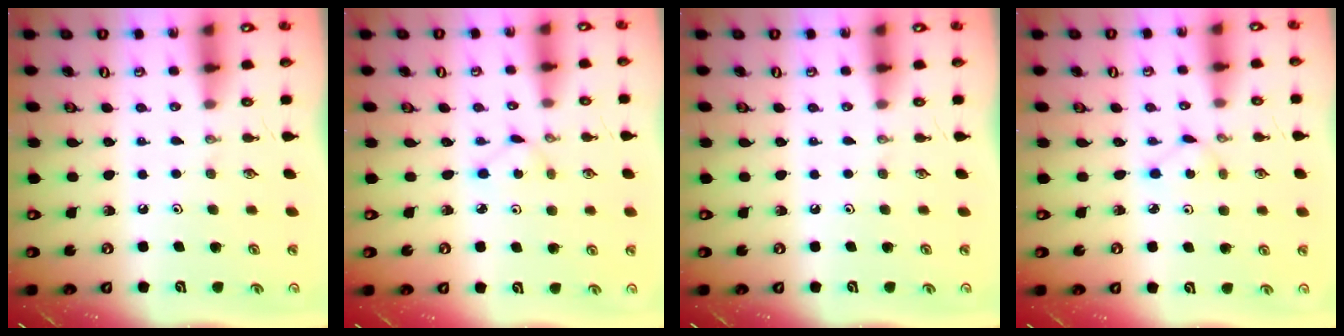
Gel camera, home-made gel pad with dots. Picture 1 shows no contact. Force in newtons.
{"total": 1.6, "press": 1.6, "slide": 0.2}
{"total": 0.0}
{"total": 1.6, "press": 1.6, "slide": 0.2}